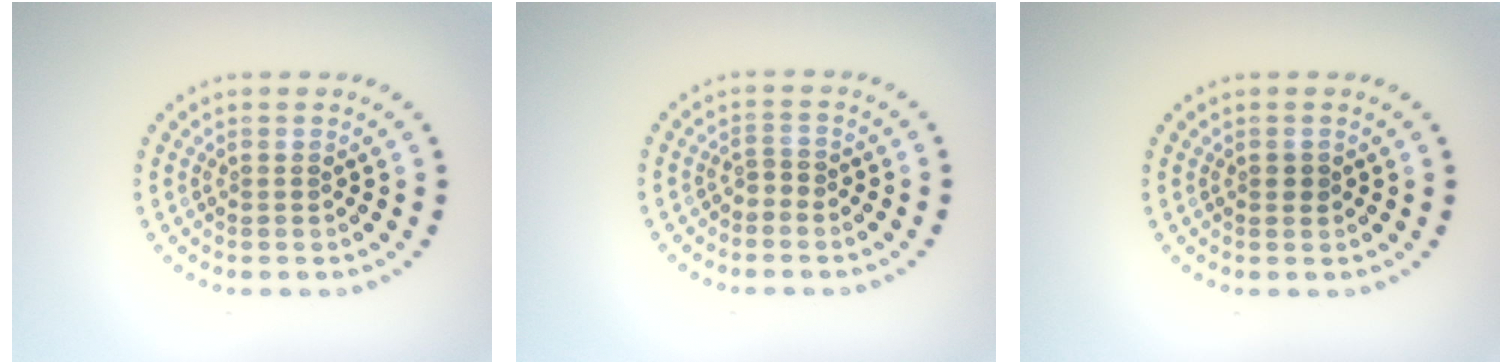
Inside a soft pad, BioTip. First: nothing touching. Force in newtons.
{"total": 0.9, "press": 0.7, "slide": 0.6}
{"total": 0.8, "press": 0.8, "slide": 0.1}